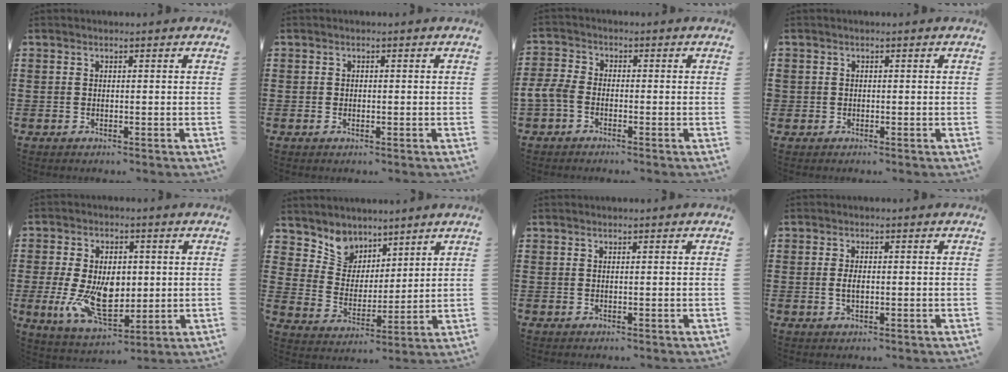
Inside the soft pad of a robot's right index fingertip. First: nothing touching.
{"total": 0.5, "force": [-0.1, 0.4, 0.3], "torque": [-0.009, 0.000, -0.001]}
{"total": 3.3, "force": [-2.0, 1.9, 1.9], "torque": [-0.065, -0.004, -0.047]}
{"total": 0.7, "force": [0.0, 0.7, 0.1], "torque": [-0.003, 0.004, -0.003]}
{"total": 11.4, "force": [-0.3, 6.9, 9.0], "torque": [-0.171, -0.004, -0.004]}
{"total": 6.2, "force": [4.9, 3.8, -0.4], "torque": [-0.036, -0.031, 0.091]}
{"total": 0.0}
{"total": 2.1, "force": [-0.1, 0.9, 1.8], "torque": [-0.044, 0.000, -0.006]}